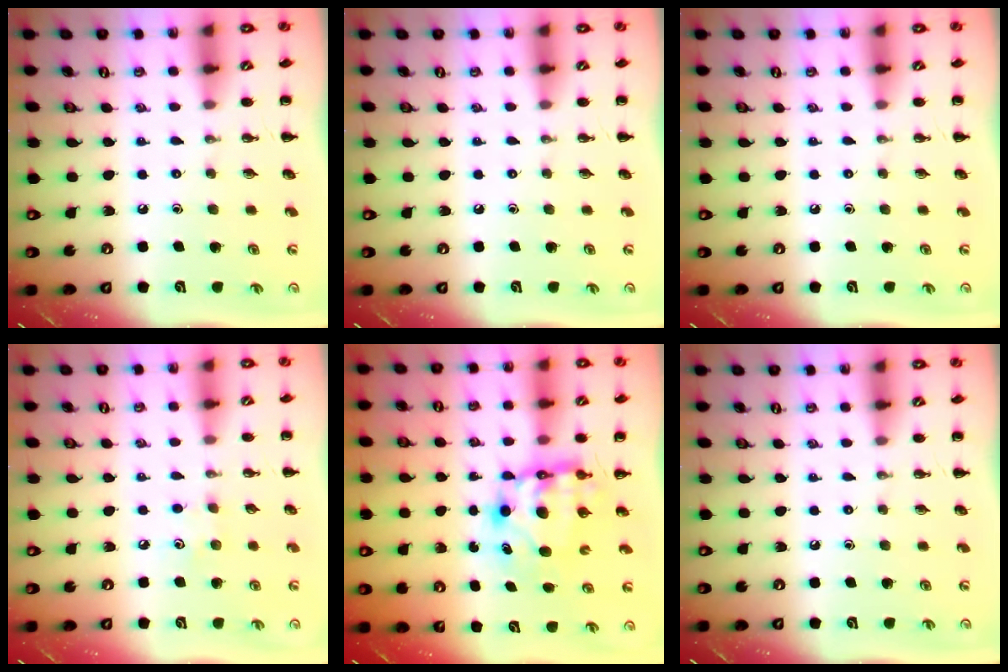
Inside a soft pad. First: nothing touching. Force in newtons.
{"total": 0.0}
{"total": 0.0}
{"total": 4.2, "press": 4.1, "slide": 1.1}
{"total": 6.9, "press": 6.6, "slide": 2.1}
{"total": 0.0}